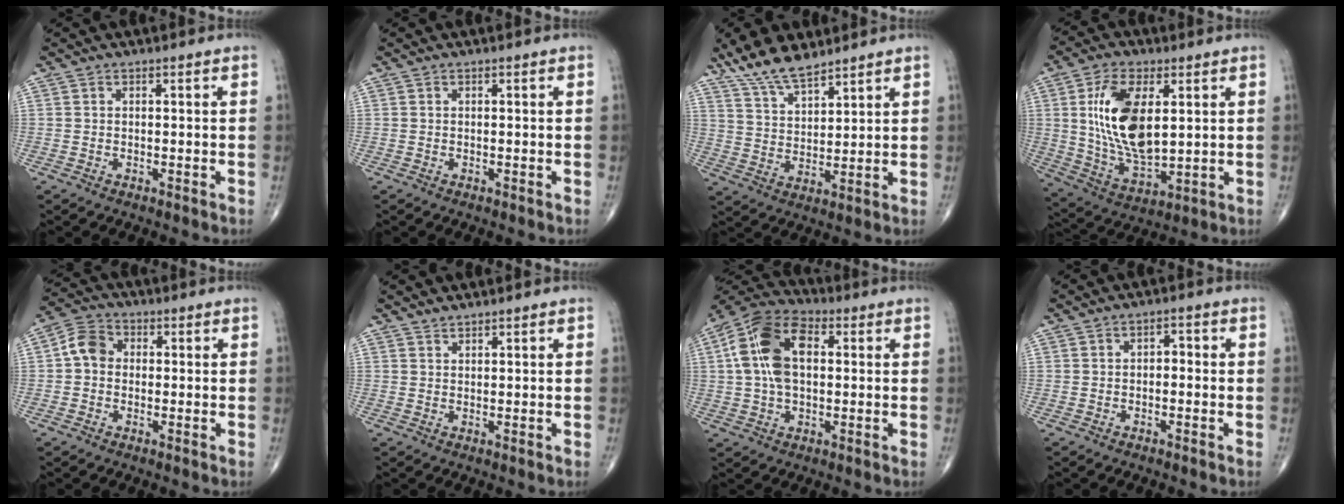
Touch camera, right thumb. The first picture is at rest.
{"total": 0.0}
{"total": 9.5, "force": [7.8, 3.0, 4.6], "torque": [-0.075, -0.040, 0.156]}
{"total": 16.1, "force": [3.3, 8.0, 13.6], "torque": [-0.250, -0.019, 0.070]}
{"total": 5.5, "force": [0.1, 4.5, 3.2], "torque": [-0.050, 0.018, -0.009]}
{"total": 1.0, "force": [1.0, 0.1, 0.0], "torque": [0.001, -0.008, 0.020]}
{"total": 14.2, "force": [2.2, 8.1, 11.4], "torque": [-0.220, 0.026, 0.032]}
{"total": 2.0, "force": [-0.2, 1.2, 1.5], "torque": [-0.011, 0.011, -0.010]}